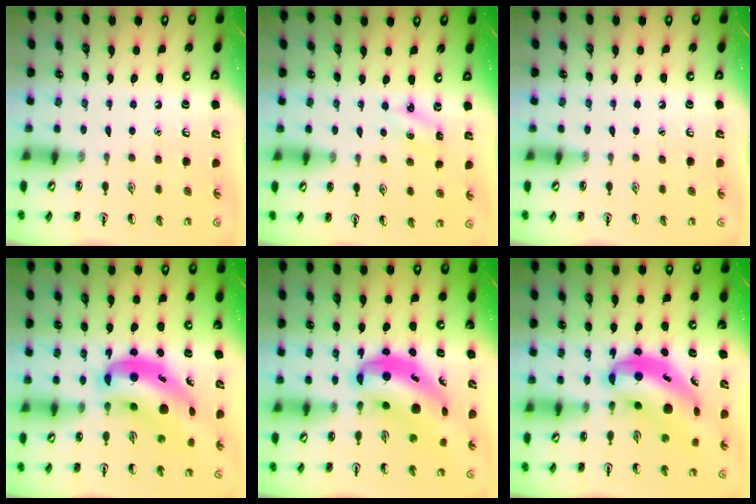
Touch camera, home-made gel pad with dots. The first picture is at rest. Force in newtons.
{"total": 2.5, "press": 2.3, "slide": 0.8}
{"total": 0.0}
{"total": 10.3, "press": 9.9, "slide": 2.9}
{"total": 7.5, "press": 7.2, "slide": 2.3}
{"total": 7.5, "press": 7.2, "slide": 2.3}